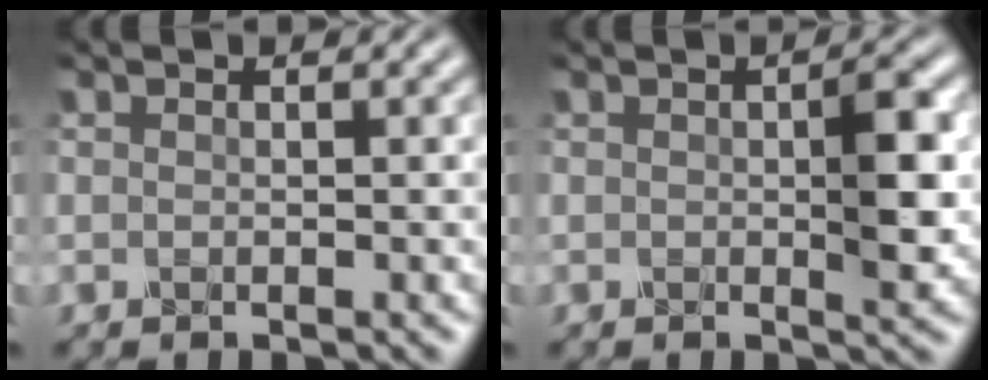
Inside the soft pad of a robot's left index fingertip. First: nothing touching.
{"total": 3.6, "force": [0.2, 0.7, 3.5], "torque": [-0.049, 0.000, 0.002]}